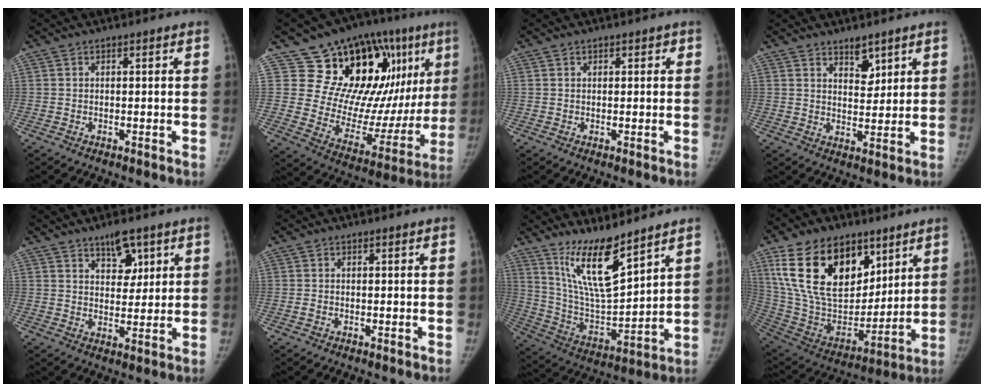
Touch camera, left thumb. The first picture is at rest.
{"total": 27.0, "force": [11.8, 14.2, 19.7], "torque": [-0.214, -0.031, 0.193]}
{"total": 1.1, "force": [0.6, 0.9, 0.3], "torque": [0.010, -0.001, 0.005]}
{"total": 4.7, "force": [3.2, 2.3, 2.5], "torque": [-0.016, -0.027, 0.055]}
{"total": 6.0, "force": [3.7, 3.0, 3.6], "torque": [-0.032, -0.024, 0.059]}
{"total": 0.7, "force": [-0.1, 0.5, 0.4], "torque": [-0.009, -0.001, -0.003]}
{"total": 14.7, "force": [10.4, 3.4, 9.8], "torque": [-0.157, -0.076, 0.210]}
{"total": 26.4, "force": [13.1, 15.9, 16.5], "torque": [-0.279, -0.033, 0.248]}